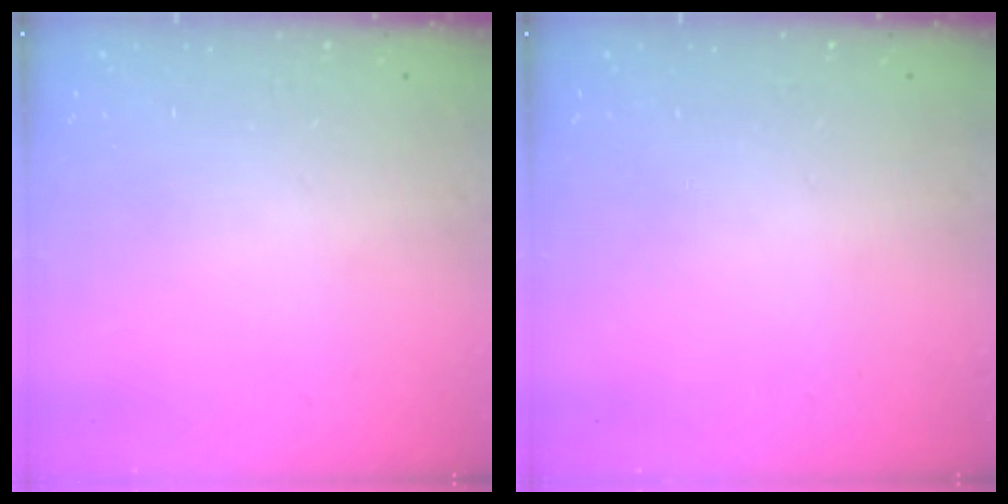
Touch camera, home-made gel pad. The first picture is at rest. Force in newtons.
{"total": 0.0}